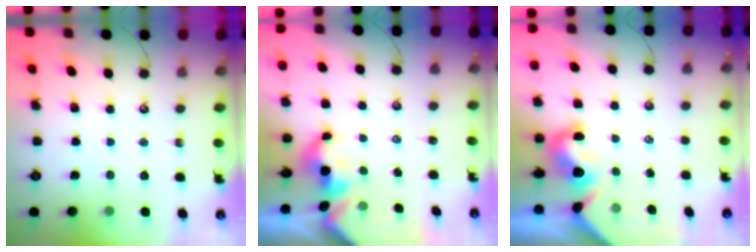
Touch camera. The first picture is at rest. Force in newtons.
{"total": 1.9, "press": 1.9, "slide": 0.1}
{"total": 1.7, "press": 1.7, "slide": 0.4}